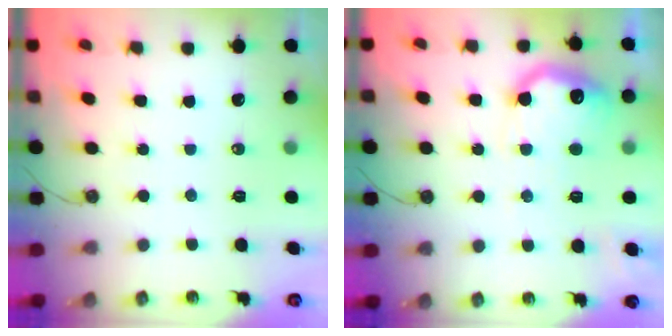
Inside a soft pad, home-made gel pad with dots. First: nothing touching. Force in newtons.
{"total": 16.4, "press": 16.4, "slide": 1.2}